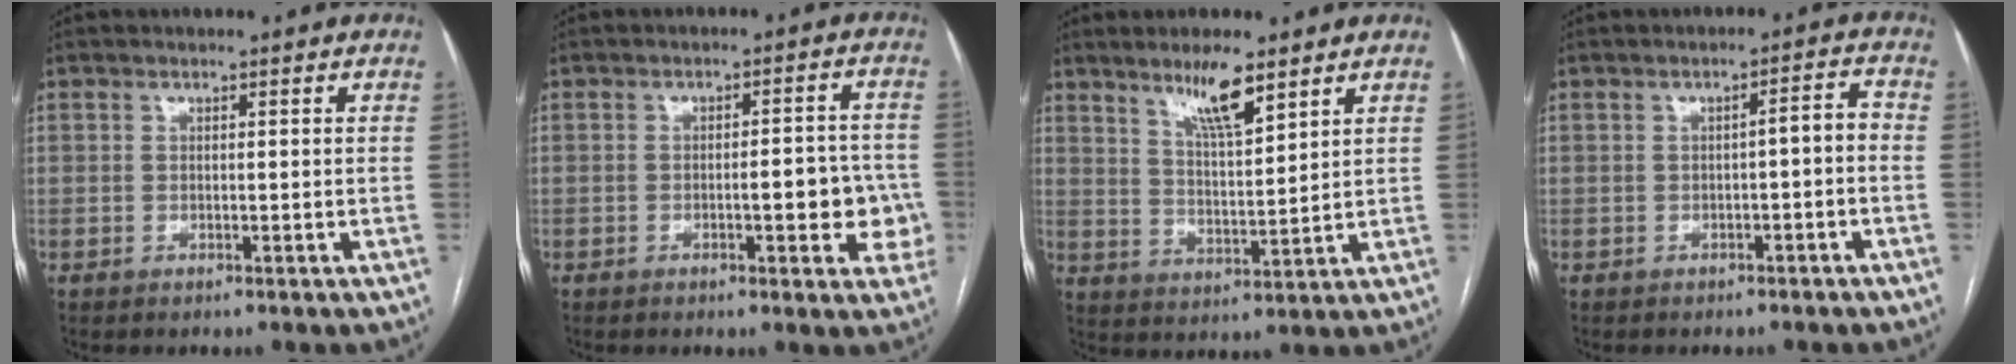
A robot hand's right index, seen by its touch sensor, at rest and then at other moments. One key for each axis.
{"total": 7.3, "fx": -2.0, "fy": 2.1, "fz": 6.7, "tx": -0.072, "ty": 0.016, "tz": -0.025}
{"total": 7.6, "fx": 5.4, "fy": 1.0, "fz": 5.4, "tx": -0.100, "ty": -0.006, "tz": 0.098}
{"total": 3.1, "fx": -0.8, "fy": 0.6, "fz": 2.9, "tx": -0.036, "ty": 0.017, "tz": -0.011}